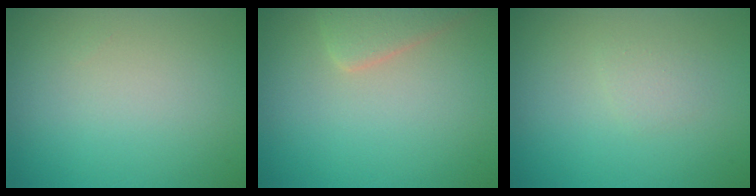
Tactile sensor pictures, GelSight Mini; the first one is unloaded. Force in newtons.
{"total": 2.6, "press": 2.6, "slide": 0.3}
{"total": 0.9, "press": 0.9, "slide": 0.1}